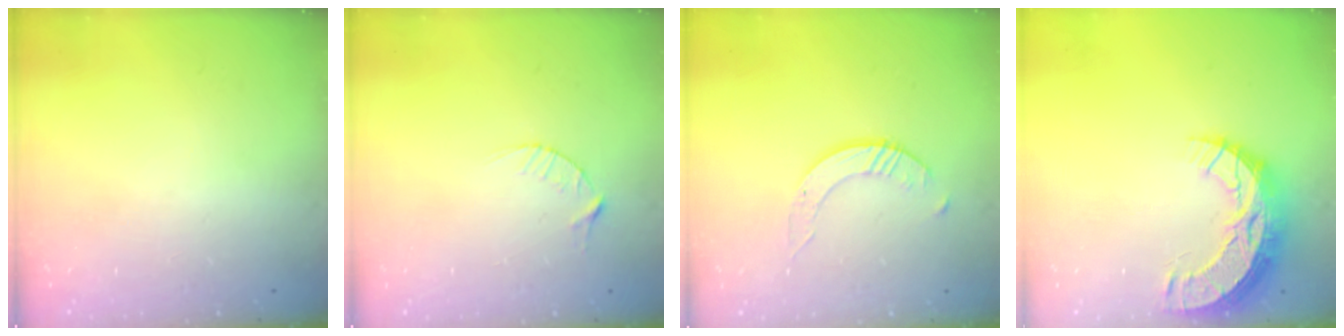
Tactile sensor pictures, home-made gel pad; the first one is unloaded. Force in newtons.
{"total": 3.4, "press": 3.4, "slide": 0.4}
{"total": 2.4, "press": 2.4, "slide": 0.3}
{"total": 13.0, "press": 13.0, "slide": 0.9}